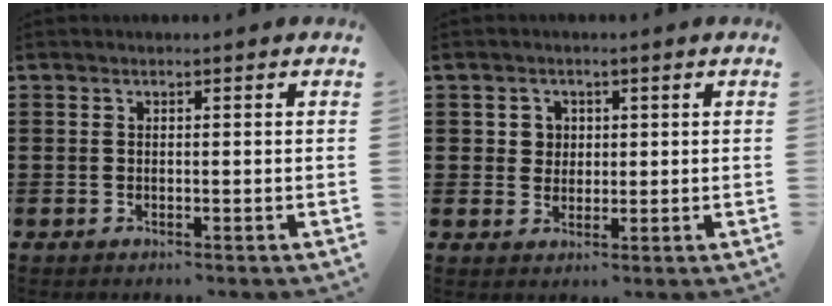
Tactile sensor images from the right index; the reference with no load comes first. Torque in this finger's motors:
{"motor_torque": [0.06, -0.05, 0.01, 0.02]}